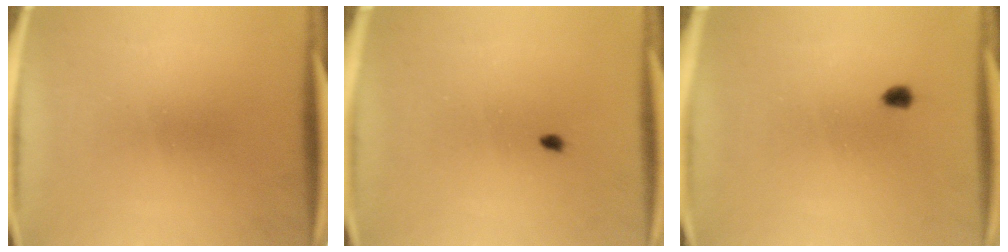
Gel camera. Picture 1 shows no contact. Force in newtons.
{"total": 1.4}
{"total": 1.7}